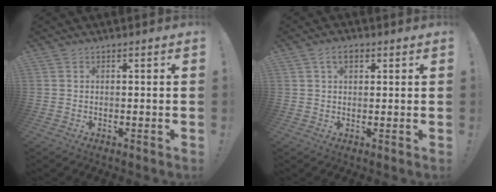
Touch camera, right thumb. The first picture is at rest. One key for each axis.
{"total": 4.1, "fx": 1.8, "fy": 2.5, "fz": 2.7, "tx": -0.043, "ty": 0.004, "tz": 0.031}